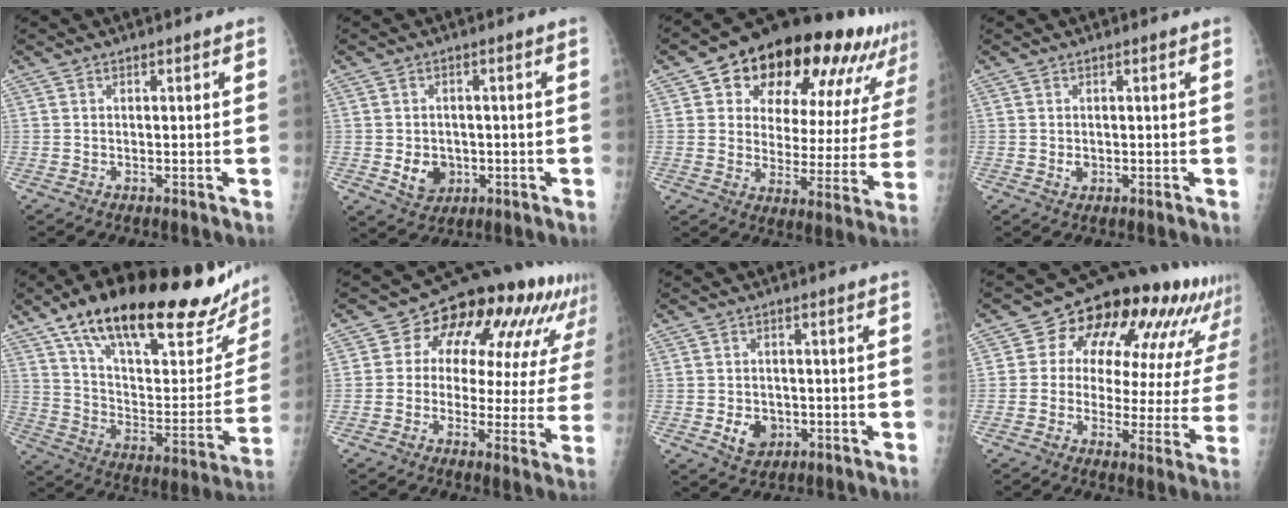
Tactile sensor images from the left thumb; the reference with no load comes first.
{"total": 5.3, "force": [-1.0, 4.4, 2.8], "torque": [-0.025, 0.002, -0.005]}
{"total": 25.4, "force": [15.5, 11.8, 16.3], "torque": [-0.200, -0.024, 0.211]}
{"total": 1.3, "force": [-0.1, 1.1, 0.7], "torque": [-0.008, 0.000, 0.003]}
{"total": 34.1, "force": [22.7, 11.7, 22.6], "torque": [-0.316, -0.038, 0.347]}
{"total": 19.9, "force": [8.6, 10.8, 14.4], "torque": [-0.153, 0.018, 0.105]}
{"total": 4.9, "force": [-1.3, 4.0, 2.6], "torque": [-0.026, 0.003, -0.011]}
{"total": 22.2, "force": [11.8, 11.3, 14.9], "torque": [-0.166, -0.002, 0.146]}